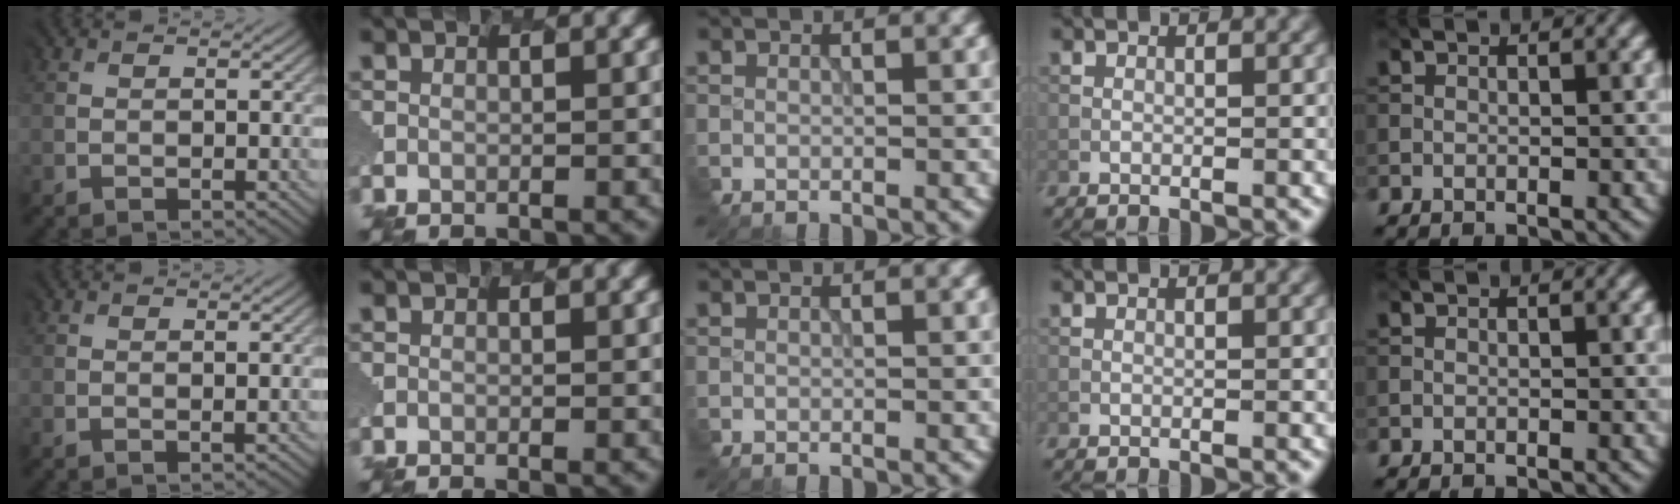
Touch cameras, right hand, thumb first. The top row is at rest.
{"thumb": {"total": 0.6, "force": [0.3, -0.5, -0.3], "torque": [-0.001, 0.001, 0.006]}, "index": {"total": 0.9, "force": [-0.6, 0.3, 0.6], "torque": [0.004, 0.006, -0.015]}}